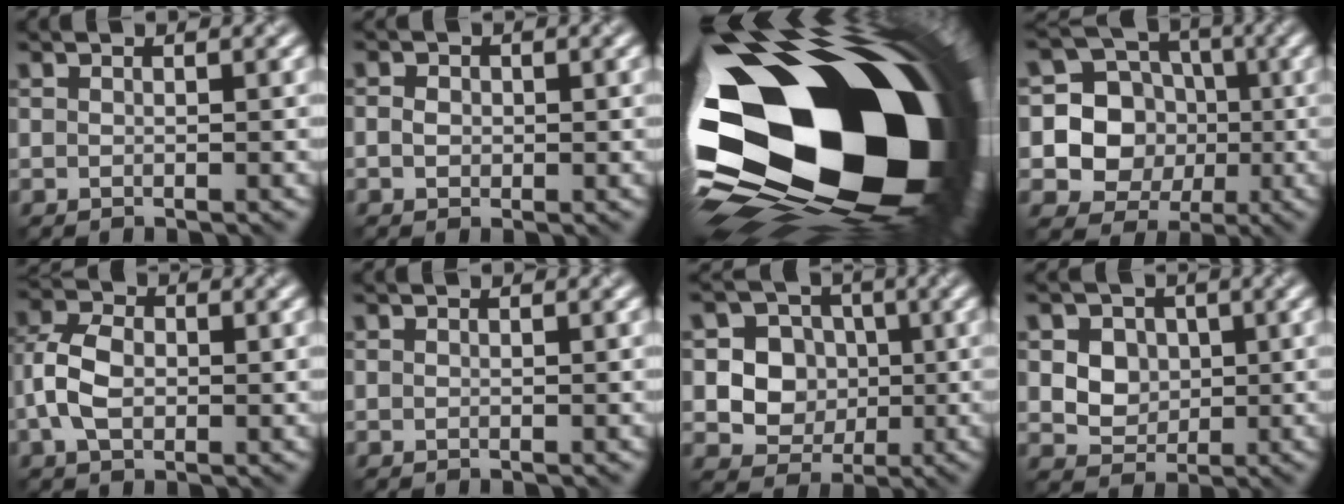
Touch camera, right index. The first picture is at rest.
{"total": 1.3, "force": [-0.2, 1.2, 0.6], "torque": [-0.014, -0.002, -0.008]}
{"total": 23.0, "force": [-0.9, 13.7, 18.5], "torque": [-0.280, -0.025, -0.031]}
{"total": 9.6, "force": [-0.8, 9.1, 2.9], "torque": [-0.072, 0.019, -0.033]}
{"total": 4.8, "force": [-0.8, 3.2, 3.5], "torque": [-0.083, 0.002, -0.022]}
{"total": 0.0}
{"total": 6.5, "force": [0.2, 5.9, 2.5], "torque": [-0.025, 0.013, -0.007]}
{"total": 6.0, "force": [1.6, 4.9, 2.9], "torque": [-0.052, 0.016, 0.024]}